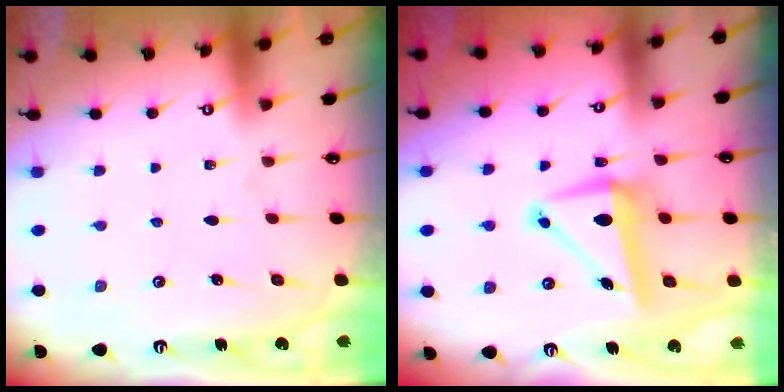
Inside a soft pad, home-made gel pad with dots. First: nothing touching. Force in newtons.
{"total": 10.3, "press": 10.1, "slide": 1.7}